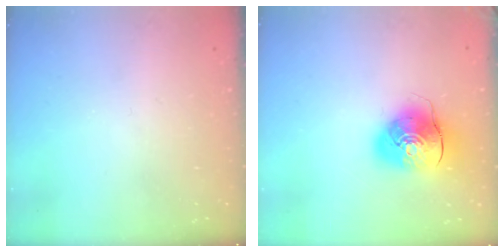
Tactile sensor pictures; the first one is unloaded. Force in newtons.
{"total": 11.1, "press": 11.0, "slide": 2.0}